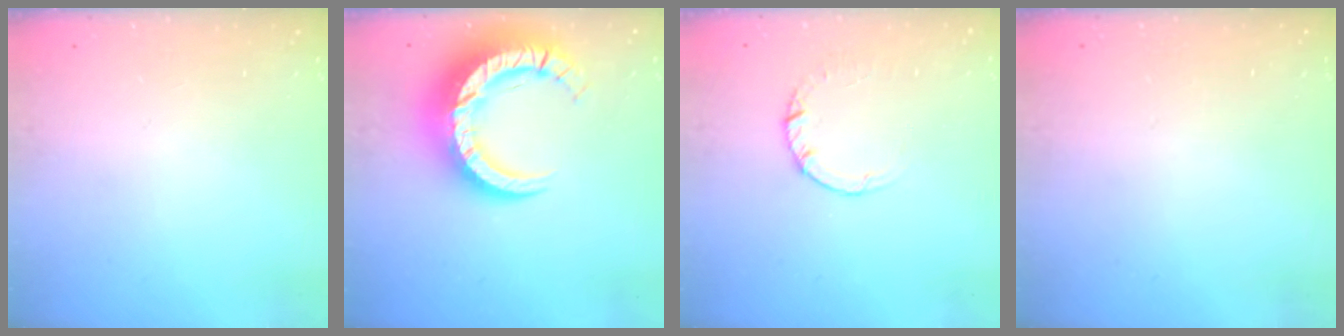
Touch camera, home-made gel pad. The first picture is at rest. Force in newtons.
{"total": 15.2, "press": 15.1, "slide": 1.6}
{"total": 2.5, "press": 2.5, "slide": 0.2}
{"total": 2.6, "press": 2.6, "slide": 0.2}